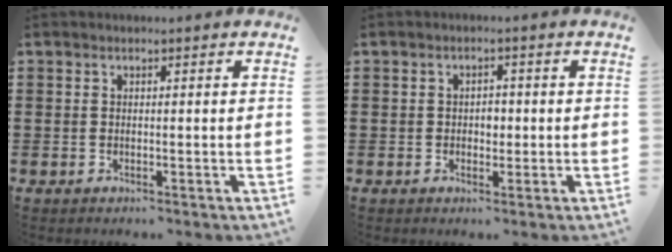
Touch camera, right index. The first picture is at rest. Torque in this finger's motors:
{"motor_torque": [0.31, -0.24, 0.02, 0.03]}